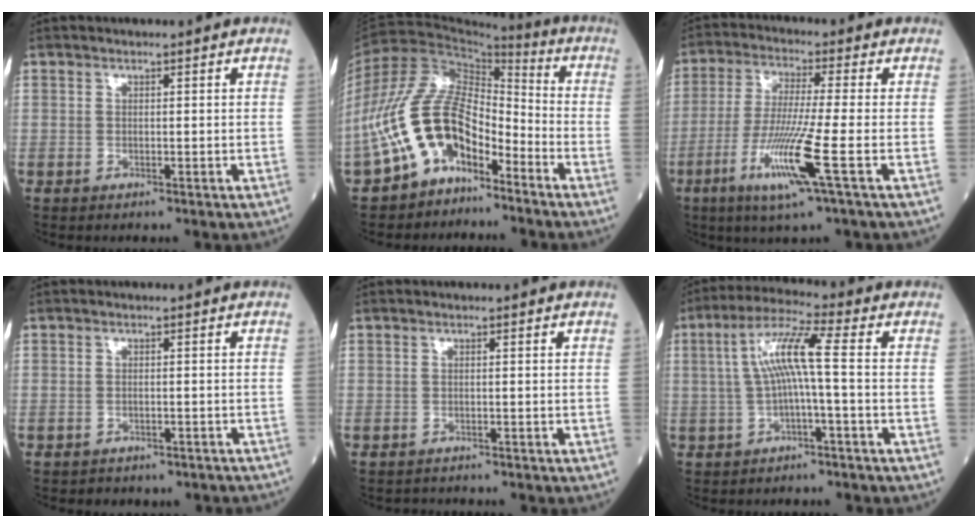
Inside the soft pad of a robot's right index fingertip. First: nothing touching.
{"total": 12.9, "force": [-7.2, 6.8, 8.3], "torque": [-0.179, 0.039, -0.134]}
{"total": 11.0, "force": [-4.1, -0.9, 10.2], "torque": [-0.207, -0.025, -0.082]}
{"total": 4.9, "force": [-4.1, 2.5, 0.9], "torque": [-0.011, 0.016, -0.040]}
{"total": 1.5, "force": [-1.4, 0.4, 0.0], "torque": [-0.002, -0.003, -0.019]}
{"total": 7.9, "force": [0.1, -0.1, 7.9], "torque": [-0.156, 0.025, 0.002]}